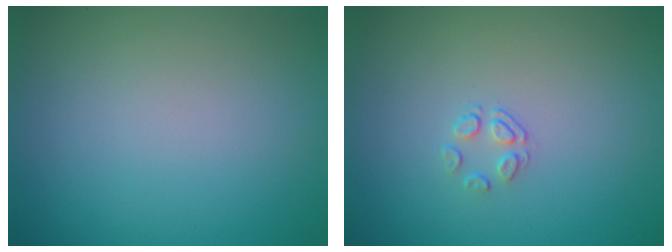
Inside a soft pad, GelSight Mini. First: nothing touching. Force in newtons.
{"total": 1.4, "press": 0.6, "slide": 1.2}